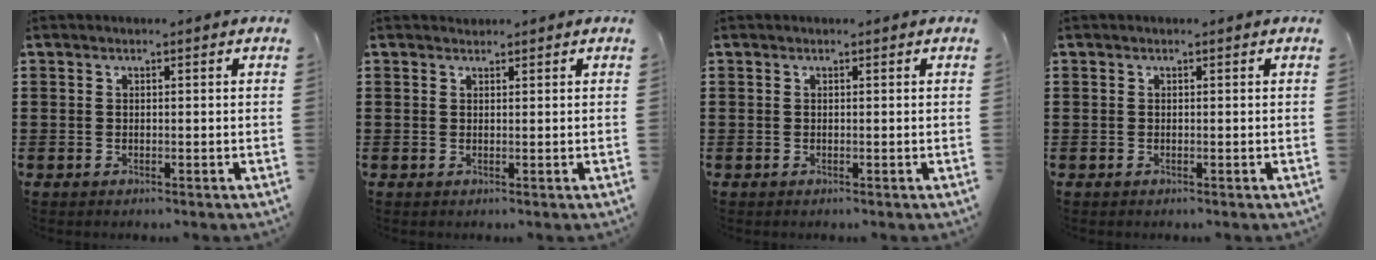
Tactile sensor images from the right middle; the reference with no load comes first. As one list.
[{"total": 0.9, "force": [0.9, 0.1, -0.2], "torque": [0.001, -0.002, 0.018]}, {"total": 0.0}, {"total": 0.0}]